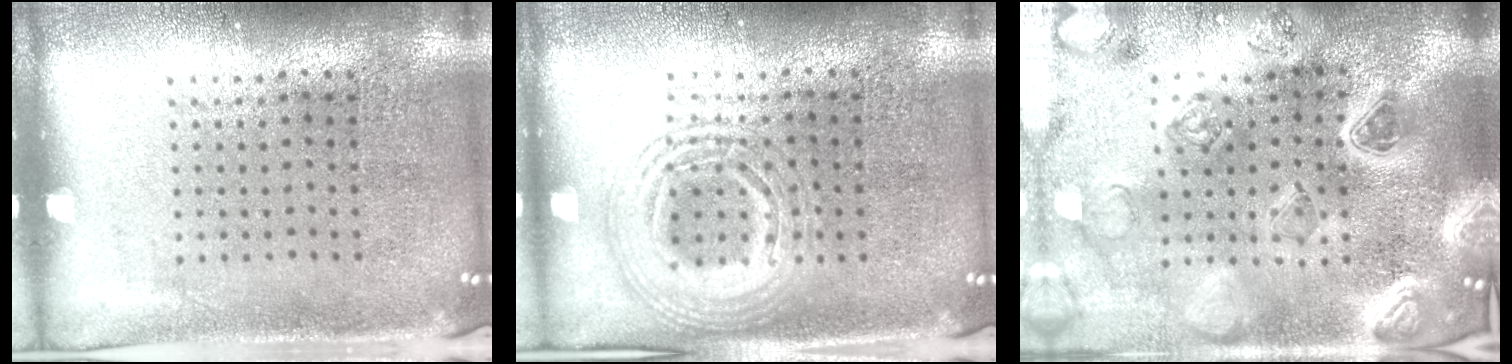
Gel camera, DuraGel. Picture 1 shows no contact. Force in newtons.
{"total": 2.1, "press": 2.0, "slide": 0.3}
{"total": 4.2, "press": 3.7, "slide": 1.8}